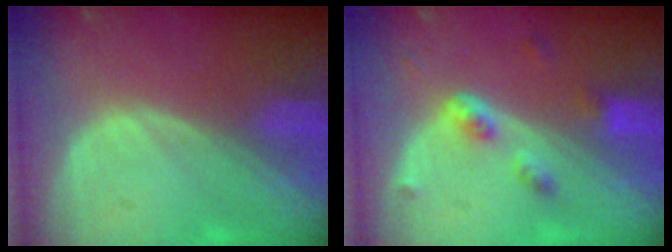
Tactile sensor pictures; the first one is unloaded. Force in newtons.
{"total": 4.4, "press": 4.0, "slide": 1.9}